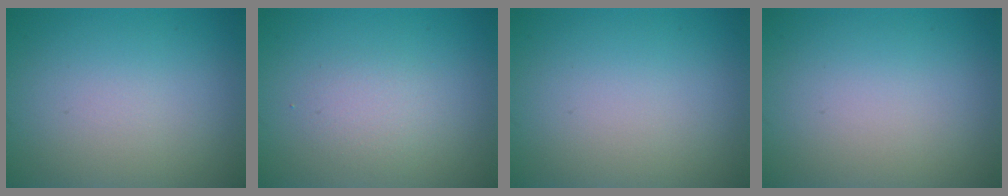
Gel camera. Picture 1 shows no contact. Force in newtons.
{"total": 1.6, "press": 1.6, "slide": 0.2}
{"total": 0.0}
{"total": 0.0}